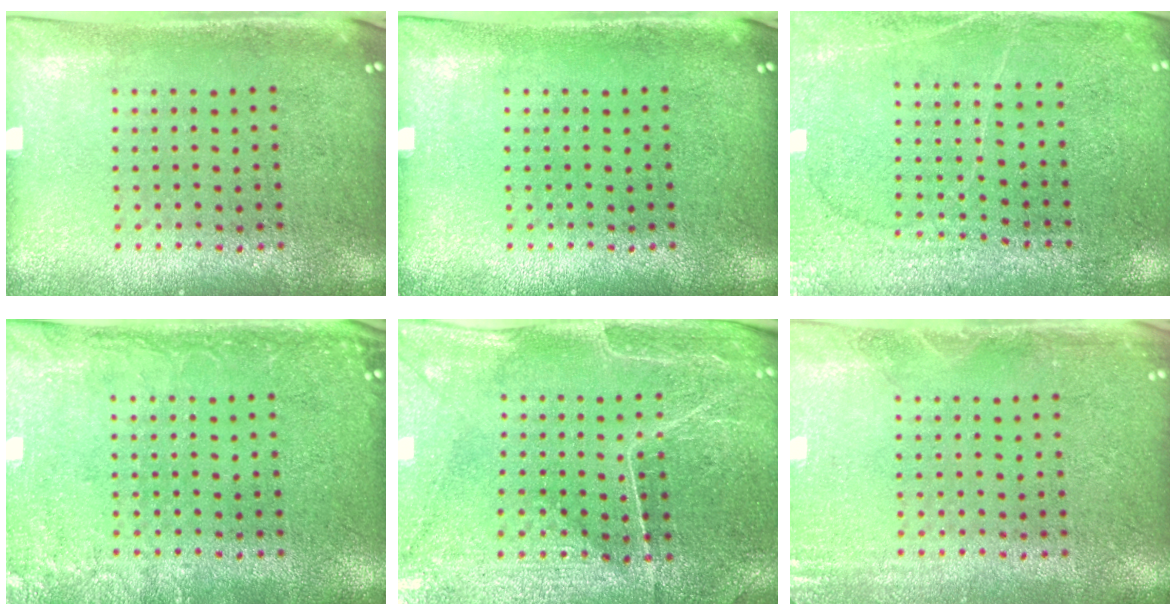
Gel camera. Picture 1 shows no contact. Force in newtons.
{"total": 0.0}
{"total": 2.7, "press": 2.7, "slide": 0.4}
{"total": 2.6, "press": 2.6, "slide": 0.3}
{"total": 1.3, "press": 1.3, "slide": 0.3}
{"total": 2.0, "press": 2.0, "slide": 0.4}